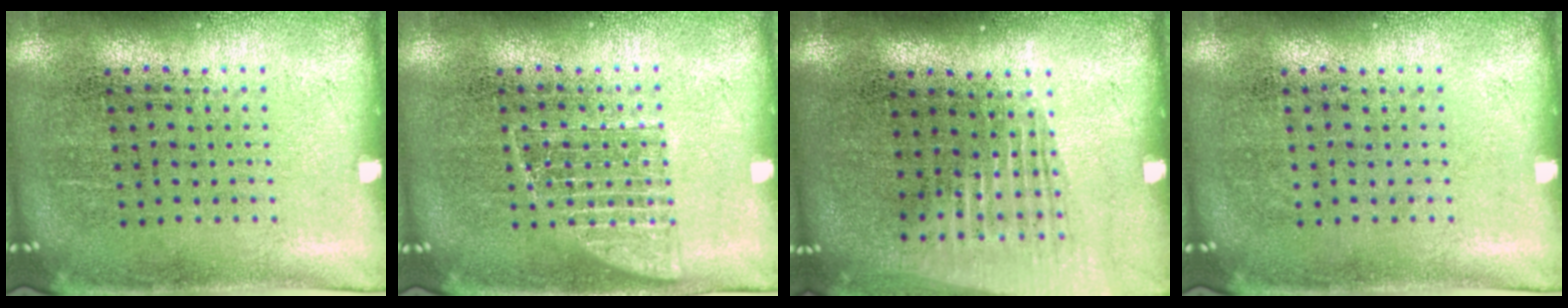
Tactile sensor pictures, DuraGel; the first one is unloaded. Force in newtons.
{"total": 1.8, "press": 1.7, "slide": 0.5}
{"total": 1.4, "press": 1.2, "slide": 0.7}
{"total": 0.0}